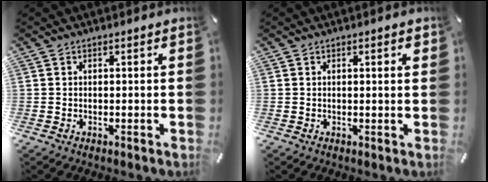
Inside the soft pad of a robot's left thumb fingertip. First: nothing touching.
{"total": 1.5, "force": [0.5, 0.2, 1.4], "torque": [-0.020, -0.001, 0.006]}